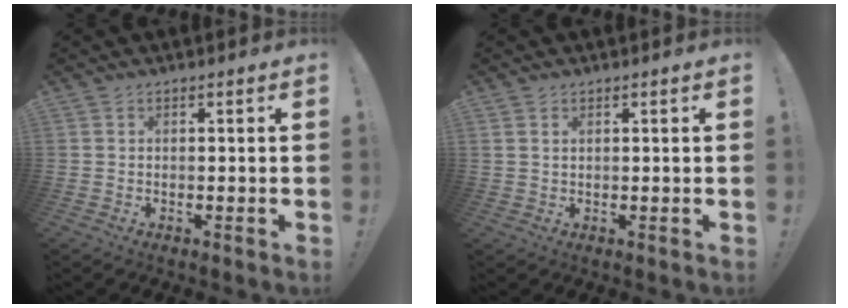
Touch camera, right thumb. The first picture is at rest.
{"total": 1.5, "force": [0.7, 1.1, 0.7], "torque": [-0.014, 0.003, 0.013]}